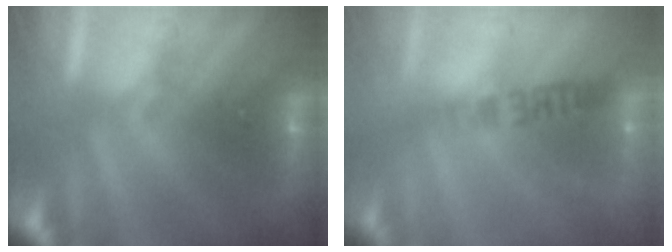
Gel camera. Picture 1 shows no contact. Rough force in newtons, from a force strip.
{"total": 2.4}